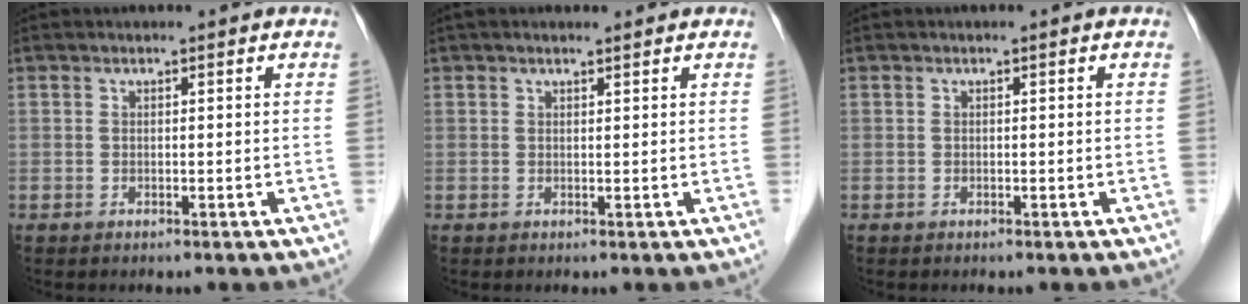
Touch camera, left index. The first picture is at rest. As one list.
[{"total": 1.9, "force": [1.6, 0.5, 0.9], "torque": [-0.012, 0.016, 0.025]}, {"total": 0.0}]